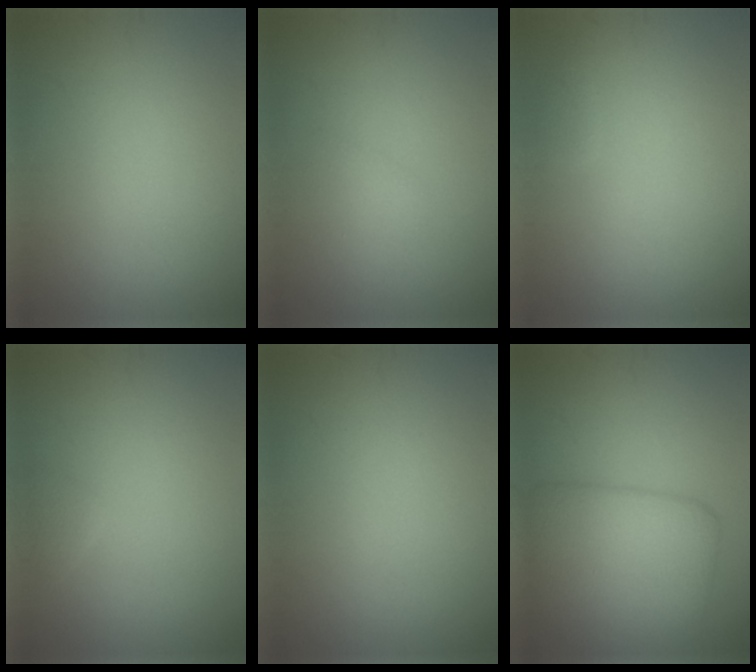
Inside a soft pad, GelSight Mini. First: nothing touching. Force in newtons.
{"total": 1.2, "press": 1.1, "slide": 0.1}
{"total": 0.6, "press": 0.6, "slide": 0.1}
{"total": 0.9, "press": 0.9, "slide": 0.1}
{"total": 0.0}
{"total": 7.0, "press": 7.0, "slide": 0.2}